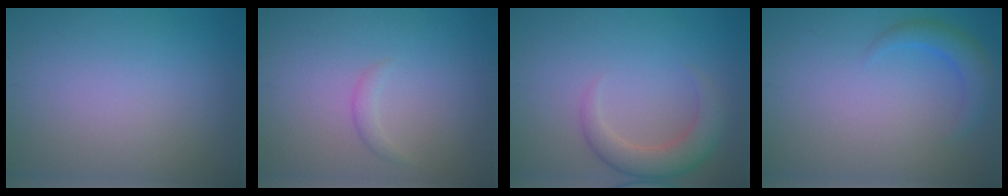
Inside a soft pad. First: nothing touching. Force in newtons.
{"total": 1.0, "press": 1.0, "slide": 0.1}
{"total": 3.5, "press": 3.5, "slide": 0.4}
{"total": 2.4, "press": 2.4, "slide": 0.2}